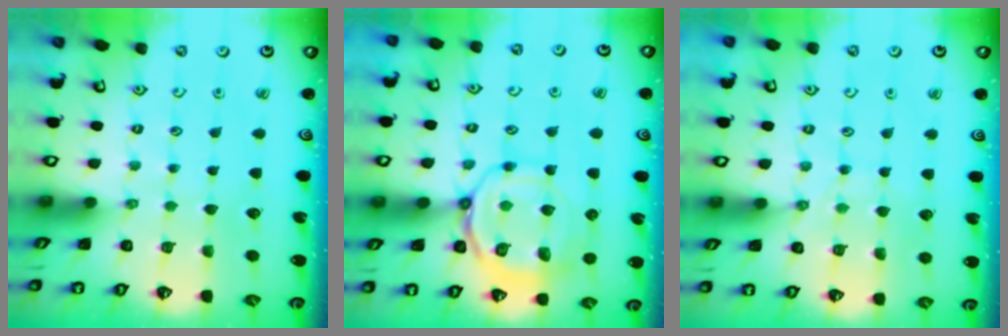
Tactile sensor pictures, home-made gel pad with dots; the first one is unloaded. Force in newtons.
{"total": 11.6, "press": 11.5, "slide": 1.7}
{"total": 5.5, "press": 5.4, "slide": 0.7}